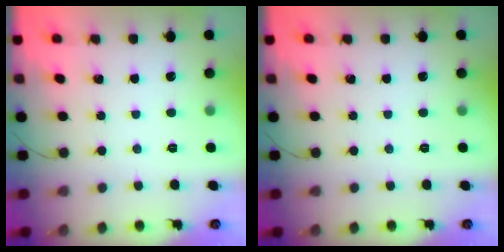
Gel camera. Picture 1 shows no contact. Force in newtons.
{"total": 0.0}